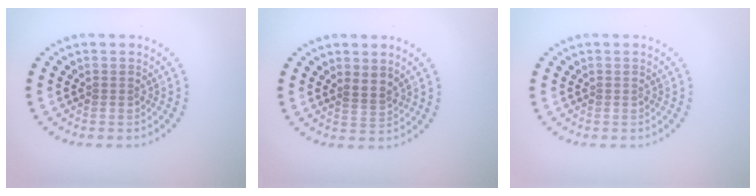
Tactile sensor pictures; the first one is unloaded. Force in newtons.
{"total": 1.2, "press": 0.8, "slide": 0.9}
{"total": 0.0}